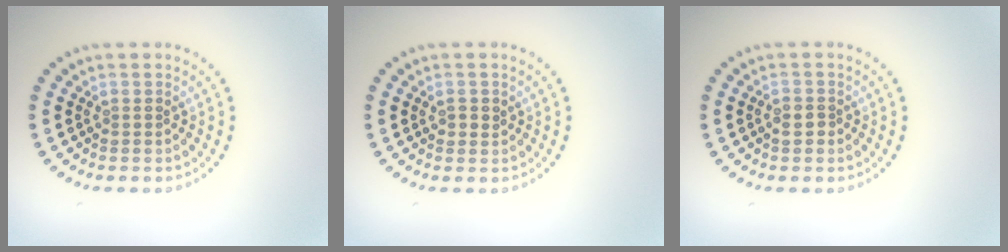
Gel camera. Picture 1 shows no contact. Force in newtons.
{"total": 1.2, "press": 1.0, "slide": 0.5}
{"total": 1.3, "press": 1.2, "slide": 0.5}